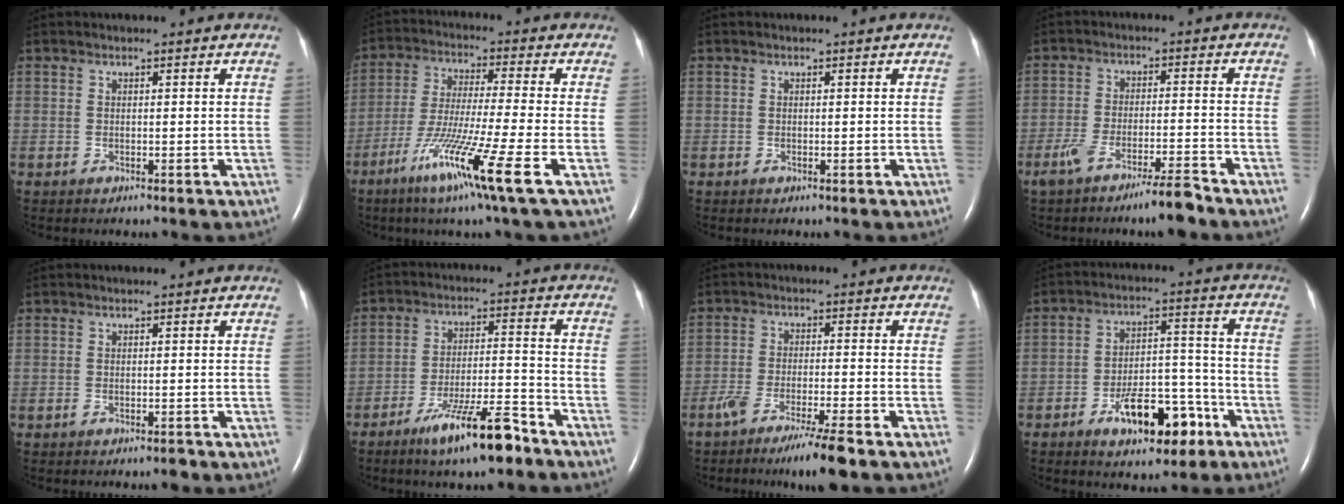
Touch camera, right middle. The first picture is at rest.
{"total": 13.7, "force": [-6.6, -1.5, 11.9], "torque": [-0.234, -0.043, -0.121]}
{"total": 0.0}
{"total": 6.9, "force": [-5.3, 0.2, 4.4], "torque": [-0.088, -0.006, -0.096]}
{"total": 1.1, "force": [-0.8, 0.2, 0.7], "torque": [-0.012, -0.001, -0.010]}
{"total": 11.1, "force": [-7.8, 1.2, 7.8], "torque": [-0.136, -0.014, -0.132]}
{"total": 8.0, "force": [-5.7, -0.1, 5.7], "torque": [-0.097, -0.020, -0.096]}
{"total": 10.9, "force": [-6.1, 4.5, 7.8], "torque": [-0.125, 0.022, -0.088]}